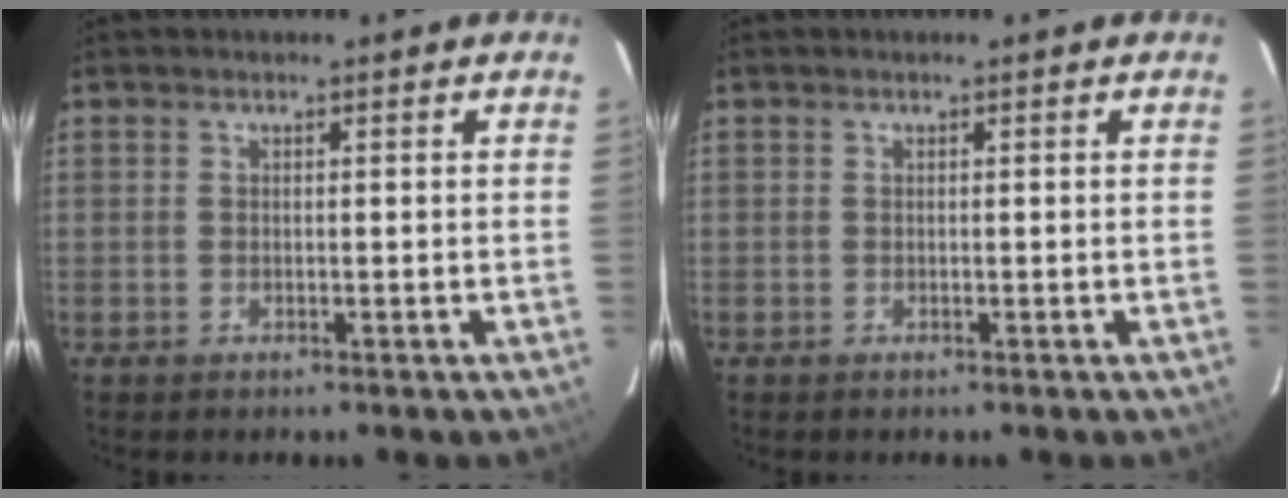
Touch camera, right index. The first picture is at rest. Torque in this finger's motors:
{"motor_torque": [0.01, -0.01, 0.00, 0.00]}